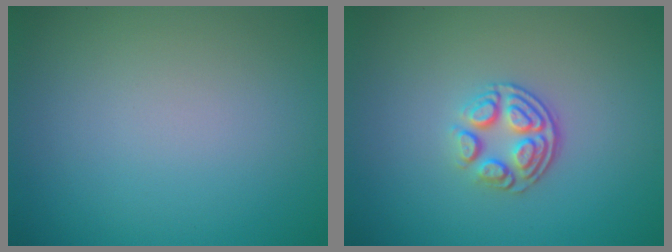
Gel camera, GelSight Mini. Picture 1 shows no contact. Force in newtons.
{"total": 3.4, "press": 2.6, "slide": 2.3}